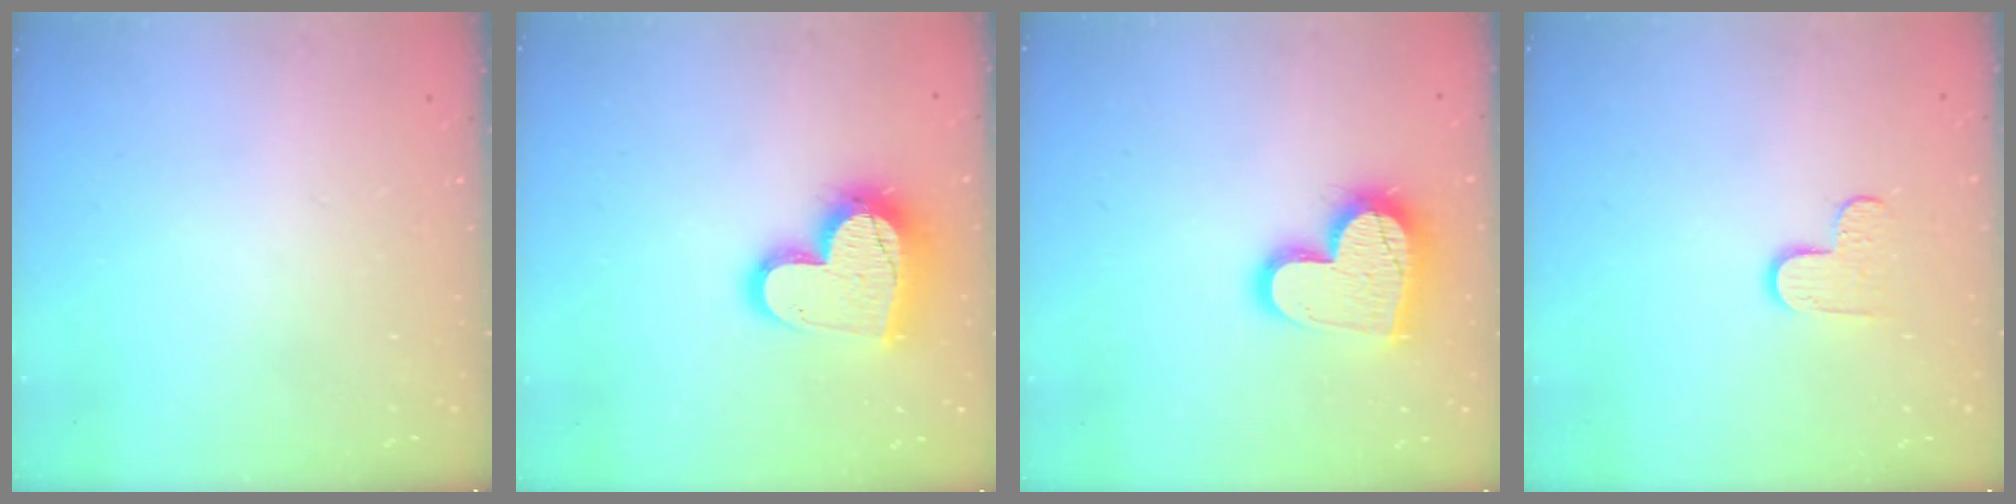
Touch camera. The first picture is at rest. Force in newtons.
{"total": 17.9, "press": 17.9, "slide": 1.5}
{"total": 16.6, "press": 16.5, "slide": 1.6}
{"total": 5.3, "press": 5.3, "slide": 0.3}